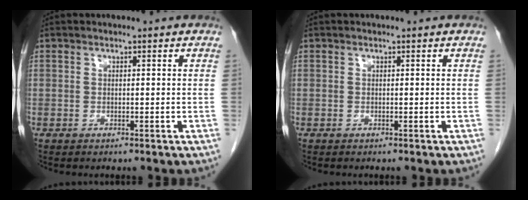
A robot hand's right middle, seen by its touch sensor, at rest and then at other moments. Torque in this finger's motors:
{"motor_torque": [0.55, -0.37, 0.04, 0.01]}